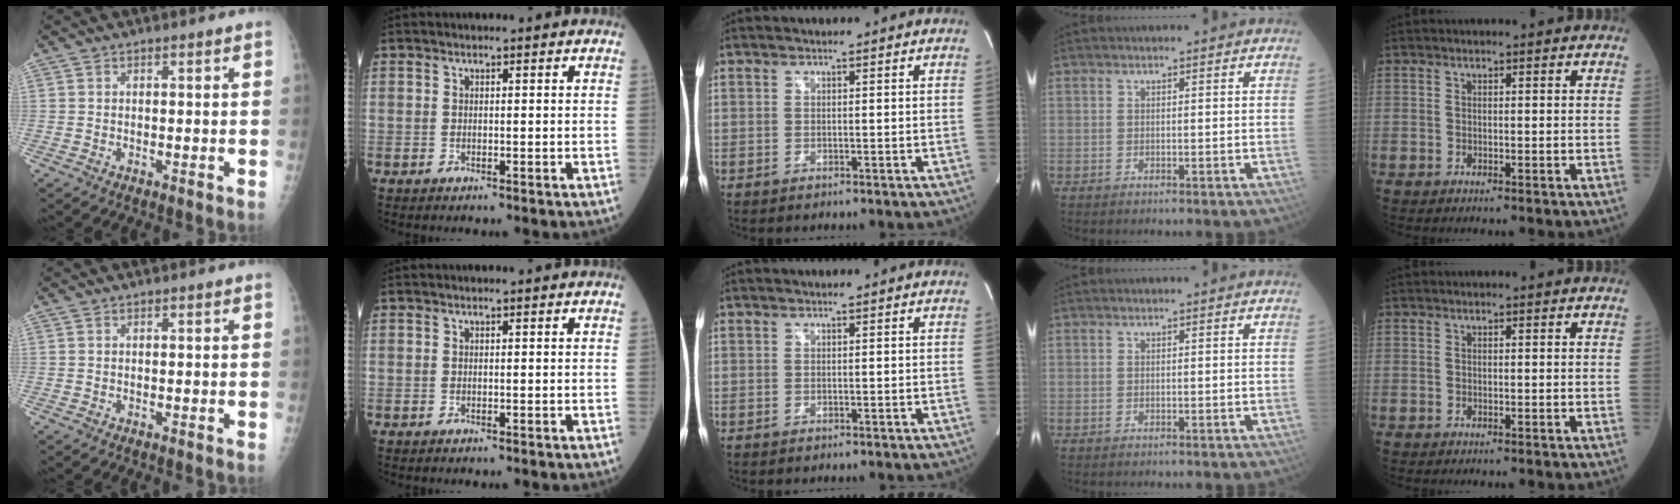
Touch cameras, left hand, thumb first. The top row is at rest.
{}